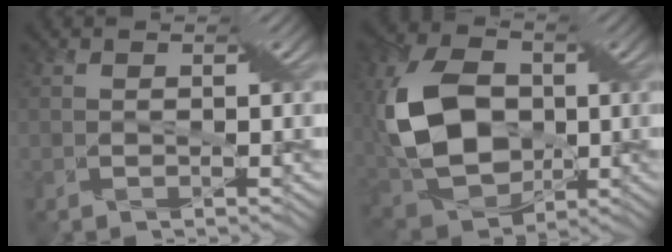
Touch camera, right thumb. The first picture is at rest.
{"total": 13.0, "force": [0.0, 9.0, 9.3], "torque": [-0.234, 0.001, 0.001]}